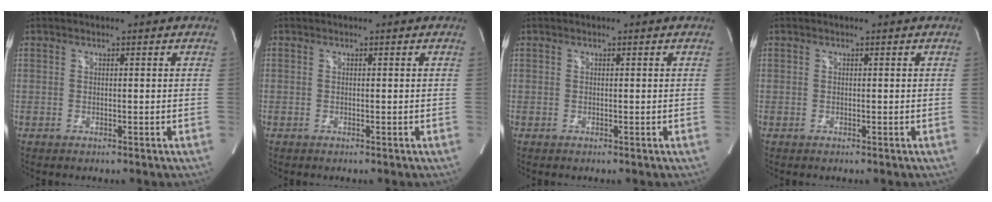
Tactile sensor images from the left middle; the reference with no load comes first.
{"total": 0.0}
{"total": 0.0}
{"total": 0.0}